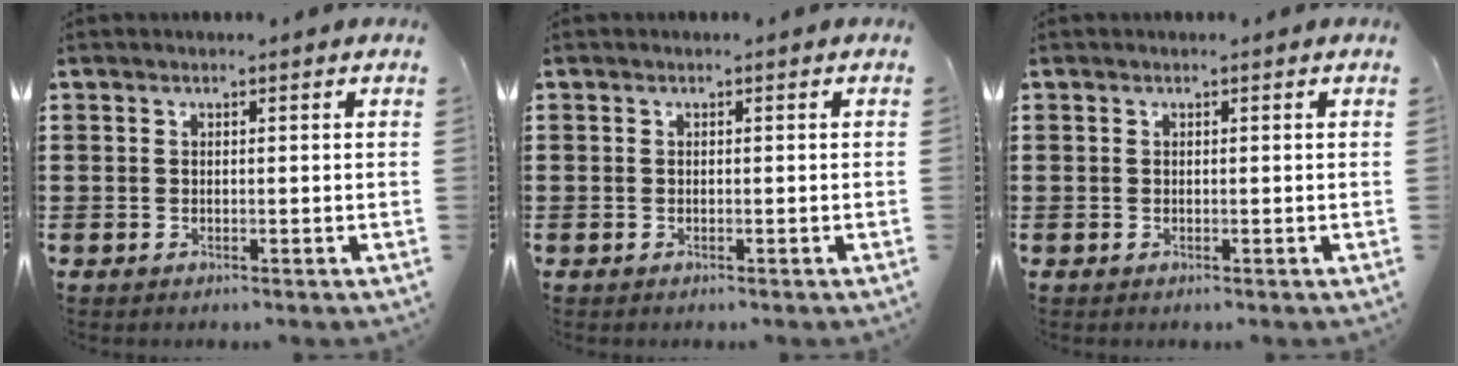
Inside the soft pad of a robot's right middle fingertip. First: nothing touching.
{"total": 0.0}
{"total": 0.0}